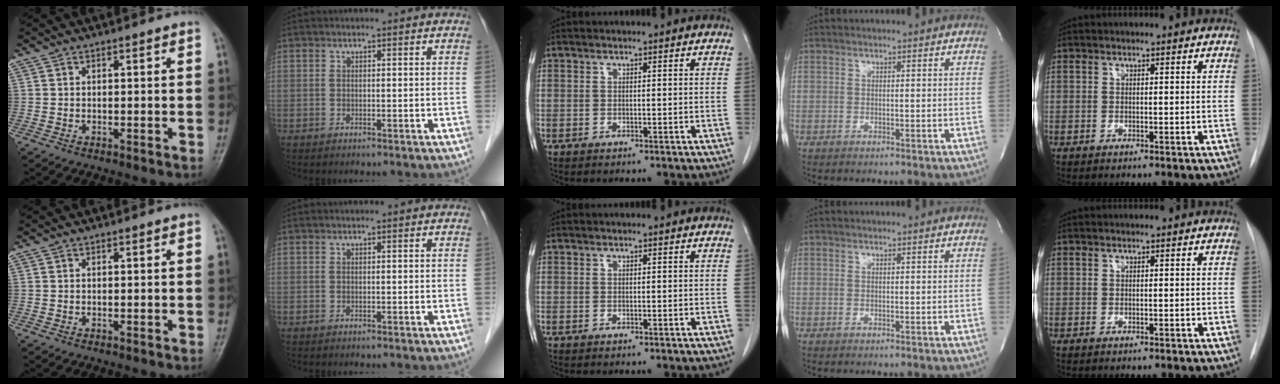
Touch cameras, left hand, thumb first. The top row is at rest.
{}